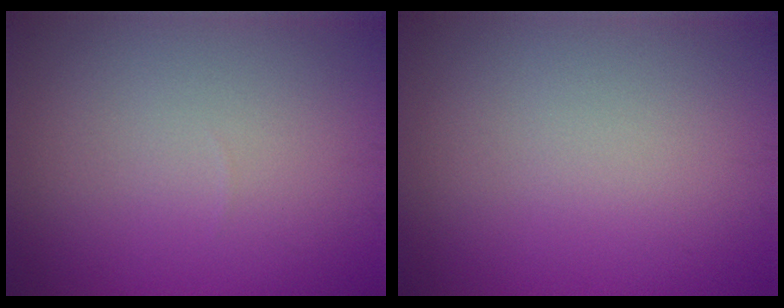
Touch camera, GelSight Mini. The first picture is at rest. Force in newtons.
{"total": 0.0}